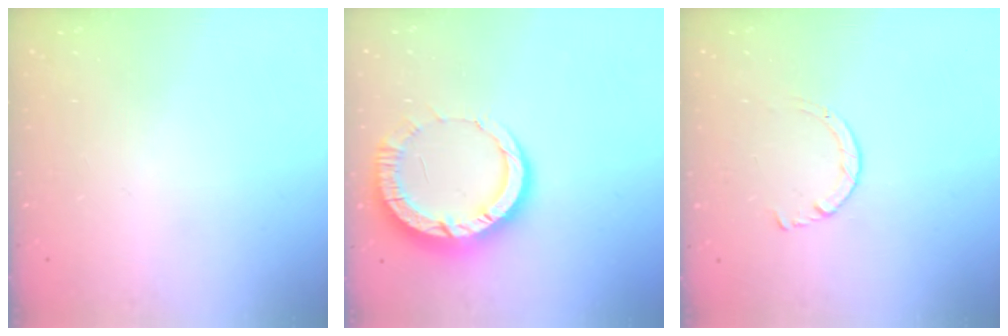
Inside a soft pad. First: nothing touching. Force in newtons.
{"total": 11.3, "press": 11.2, "slide": 1.2}
{"total": 2.9, "press": 2.8, "slide": 0.3}